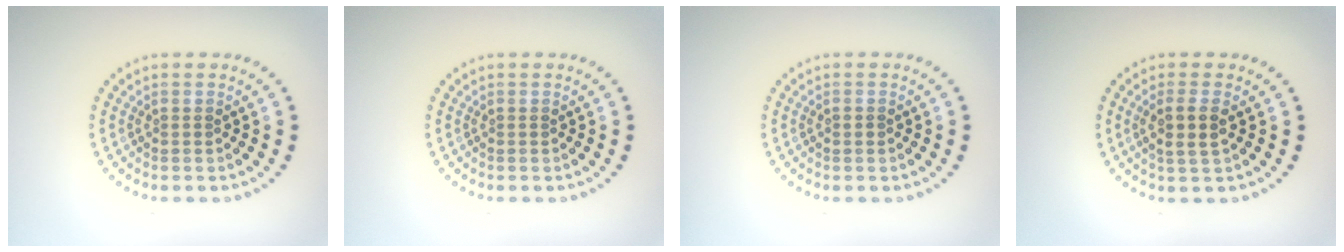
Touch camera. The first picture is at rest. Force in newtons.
{"total": 0.0}
{"total": 0.8, "press": 0.8, "slide": 0.2}
{"total": 2.4, "press": 2.1, "slide": 1.0}